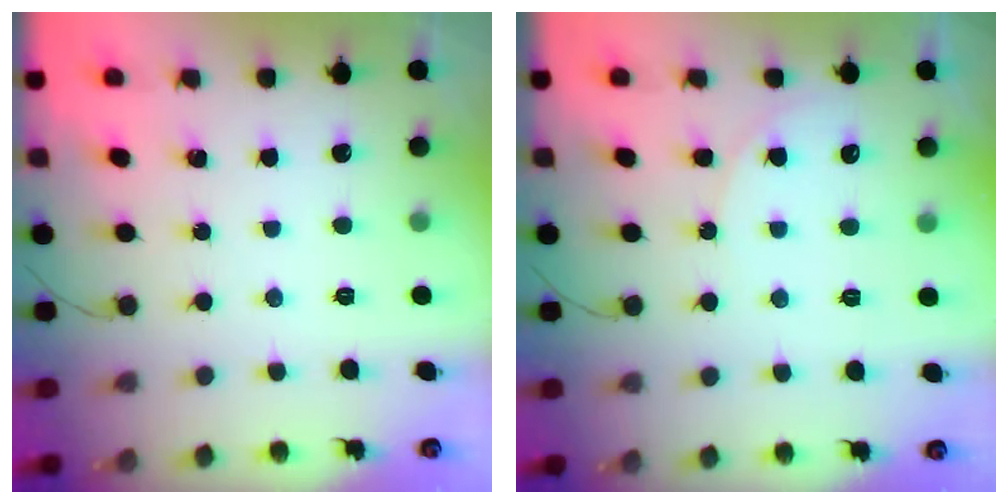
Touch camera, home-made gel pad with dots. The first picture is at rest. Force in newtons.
{"total": 5.0, "press": 5.0, "slide": 0.6}